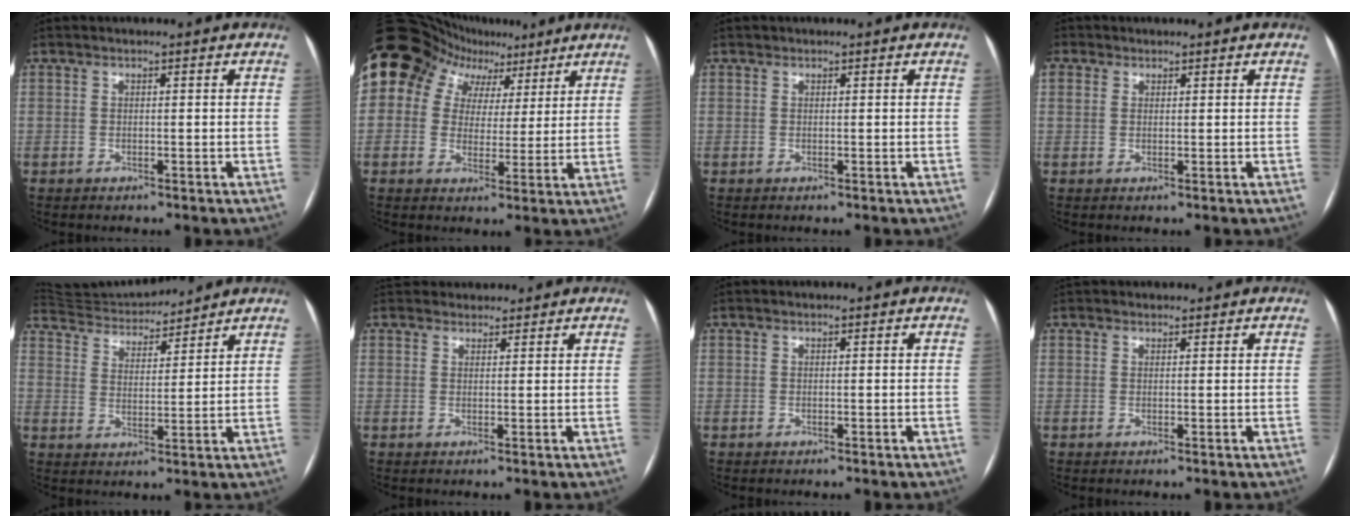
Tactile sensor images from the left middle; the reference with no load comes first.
{"total": 17.3, "force": [9.6, 13.1, 6.1], "torque": [-0.133, 0.077, 0.156]}
{"total": 0.0}
{"total": 3.4, "force": [1.6, 2.7, 1.3], "torque": [-0.035, 0.014, 0.035]}
{"total": 12.5, "force": [12.2, 1.8, 1.9], "torque": [-0.038, 0.021, 0.206]}
{"total": 5.2, "force": [4.9, 1.8, 0.5], "torque": [0.001, 0.030, 0.071]}
{"total": 0.0}
{"total": 2.6, "force": [2.4, 0.9, 0.4], "torque": [-0.003, 0.031, 0.037]}